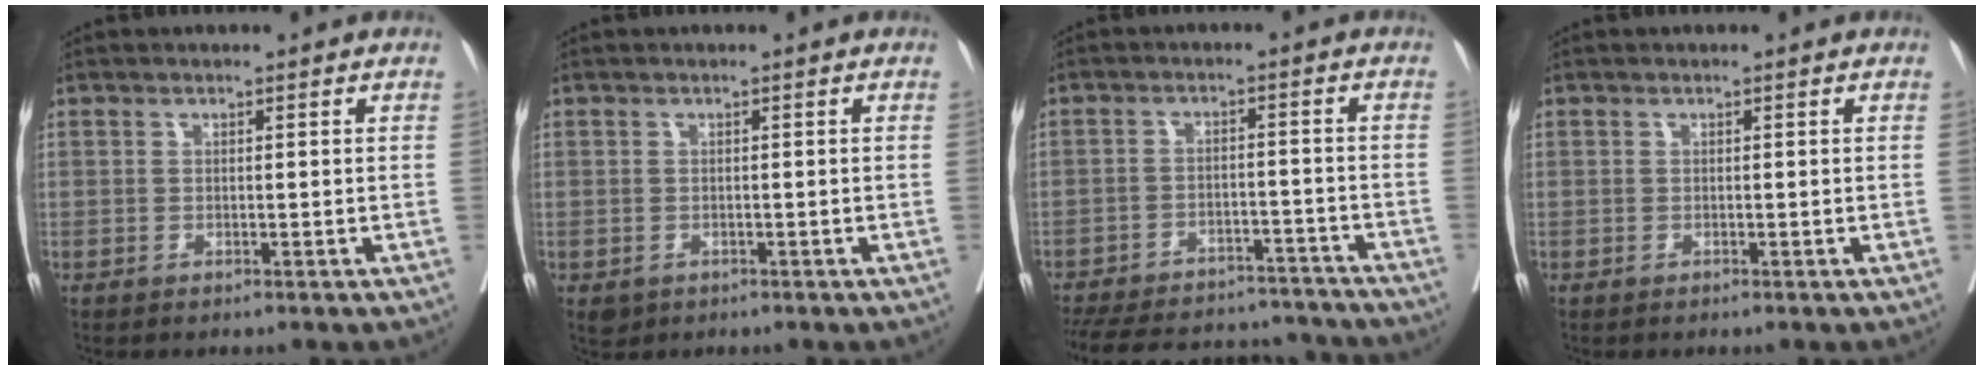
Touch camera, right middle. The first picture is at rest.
{"total": 1.4, "force": [-0.6, 1.1, 0.5], "torque": [-0.007, 0.001, -0.001]}
{"total": 22.8, "force": [-20.5, 6.8, 7.3], "torque": [-0.173, -0.010, -0.275]}
{"total": 0.0}